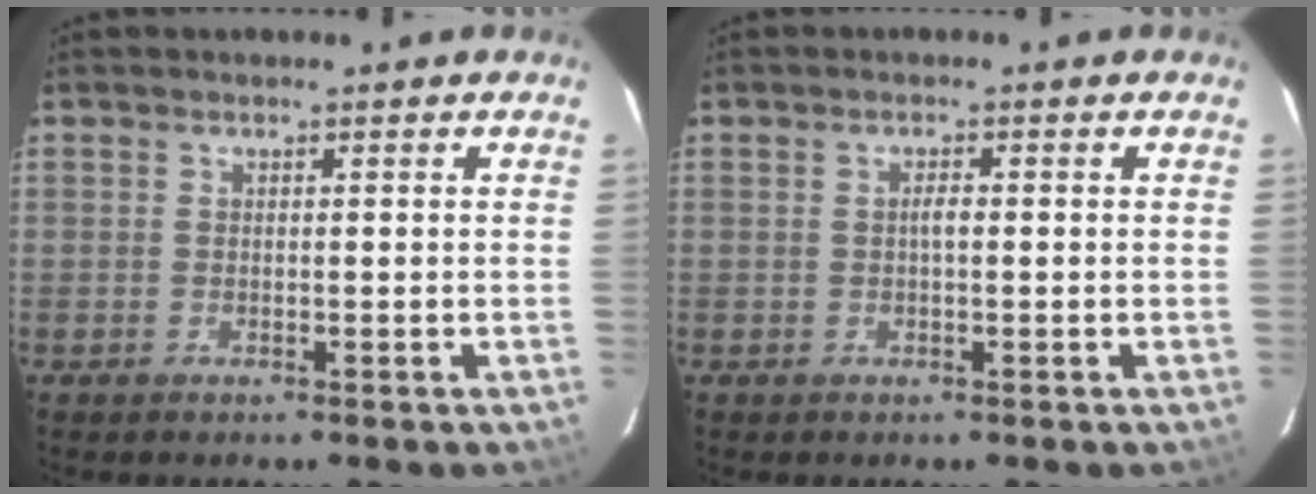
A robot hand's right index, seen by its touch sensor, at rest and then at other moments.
{"total": 1.4, "force": [0.0, 0.5, 1.3], "torque": [-0.022, 0.005, -0.002]}